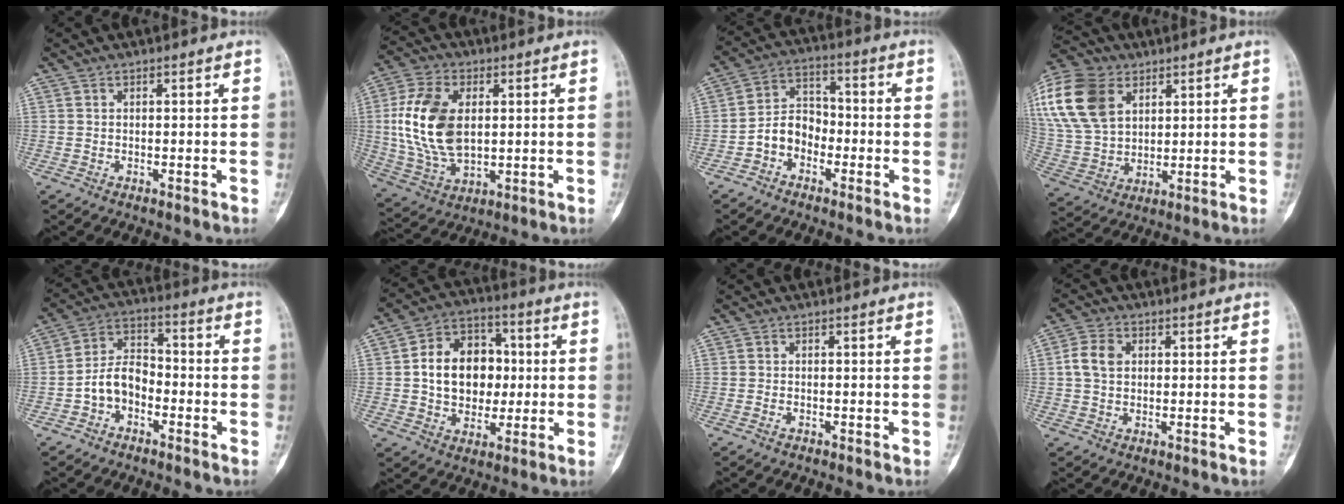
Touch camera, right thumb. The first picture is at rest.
{"total": 16.3, "force": [1.9, 10.0, 12.7], "torque": [-0.245, -0.006, 0.042]}
{"total": 7.3, "force": [-3.0, 5.6, 3.7], "torque": [-0.045, 0.039, -0.067]}
{"total": 20.2, "force": [7.7, 13.8, 12.5], "torque": [-0.266, 0.000, 0.146]}
{"total": 7.7, "force": [-3.0, 5.4, 4.6], "torque": [-0.072, 0.040, -0.069]}
{"total": 14.8, "force": [0.8, 11.3, 9.6], "torque": [-0.109, 0.022, 0.012]}
{"total": 0.8, "force": [-0.6, 0.5, 0.4], "torque": [-0.009, 0.002, -0.012]}
{"total": 5.0, "force": [0.7, 3.8, 3.3], "torque": [-0.064, 0.009, 0.008]}